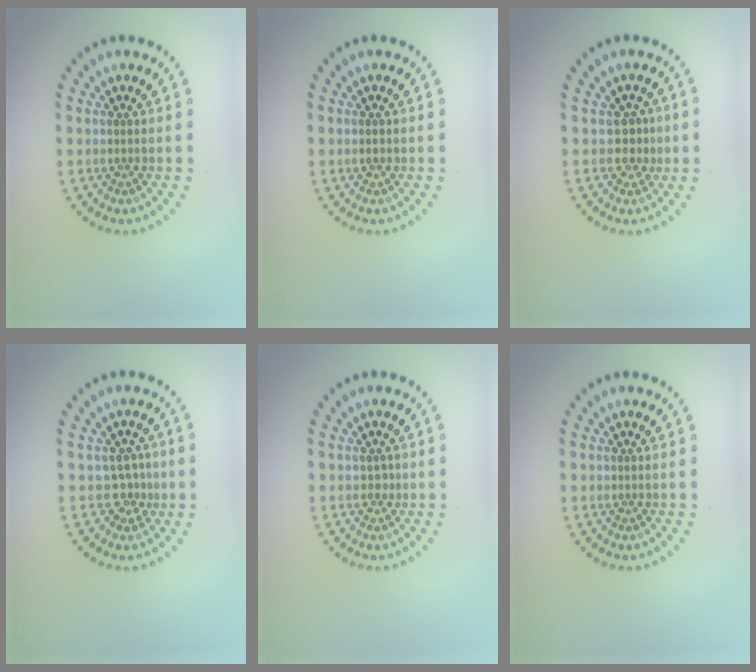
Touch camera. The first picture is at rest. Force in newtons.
{"total": 0.8, "press": 0.8, "slide": 0.1}
{"total": 2.0, "press": 1.5, "slide": 1.4}
{"total": 2.1, "press": 1.4, "slide": 1.6}
{"total": 0.6, "press": 0.5, "slide": 0.3}
{"total": 0.0}